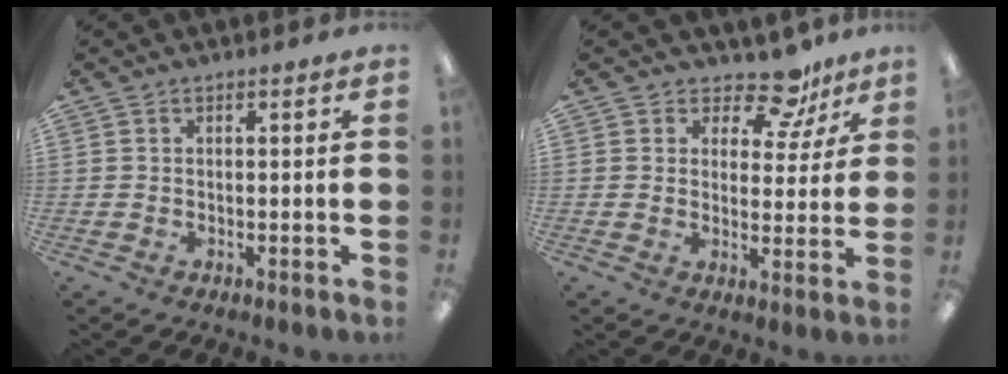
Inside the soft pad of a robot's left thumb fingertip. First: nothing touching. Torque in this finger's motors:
{"motor_torque": [-0.04, -0.03, -0.26, -0.30, -0.01]}